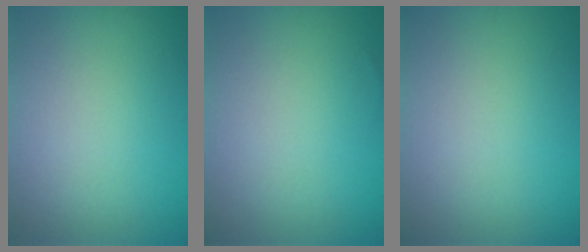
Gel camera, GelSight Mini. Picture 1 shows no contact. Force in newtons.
{"total": 0.0}
{"total": 0.0}